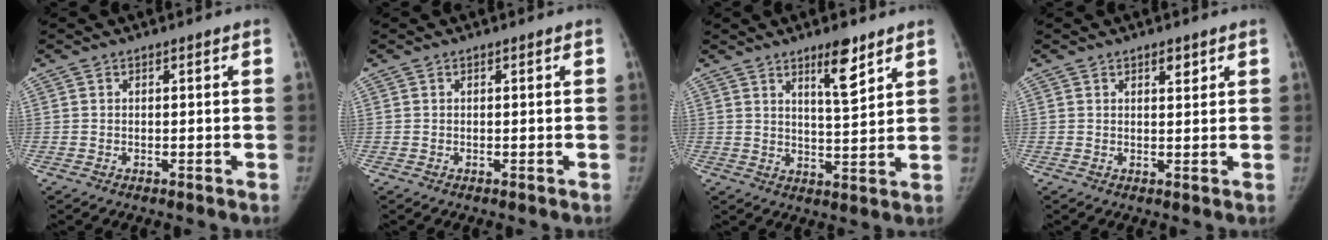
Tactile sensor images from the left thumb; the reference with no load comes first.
{"total": 0.0}
{"total": 7.3, "force": [4.8, 1.6, 5.3], "torque": [-0.074, -0.037, 0.077]}
{"total": 2.2, "force": [1.4, 1.0, 1.4], "torque": [-0.010, -0.008, 0.021]}